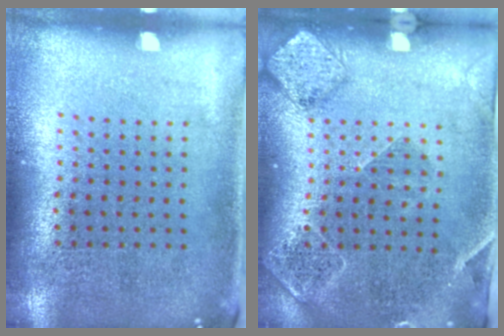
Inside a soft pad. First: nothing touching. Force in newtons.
{"total": 1.6, "press": 1.6, "slide": 0.3}